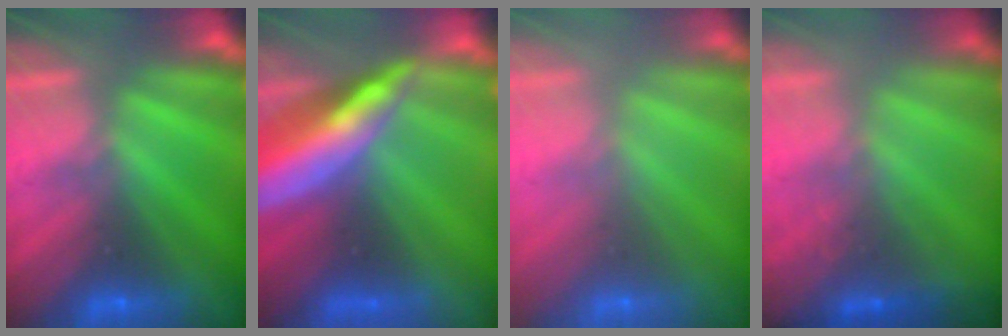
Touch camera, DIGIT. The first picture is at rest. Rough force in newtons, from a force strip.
{"total": 5.6}
{"total": 2.4}
{"total": 1.6}